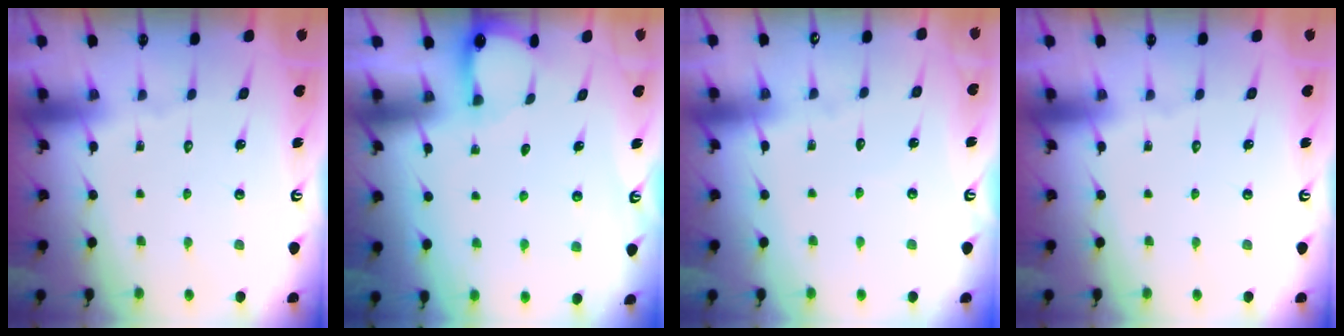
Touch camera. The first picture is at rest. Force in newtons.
{"total": 2.0, "press": 2.0, "slide": 0.2}
{"total": 2.4, "press": 2.4, "slide": 0.2}
{"total": 0.0}